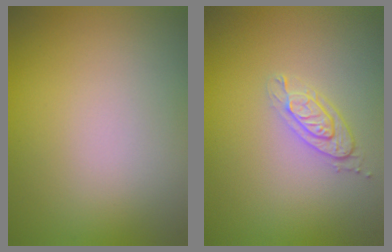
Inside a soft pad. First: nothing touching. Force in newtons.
{"total": 2.1, "press": 2.0, "slide": 0.7}